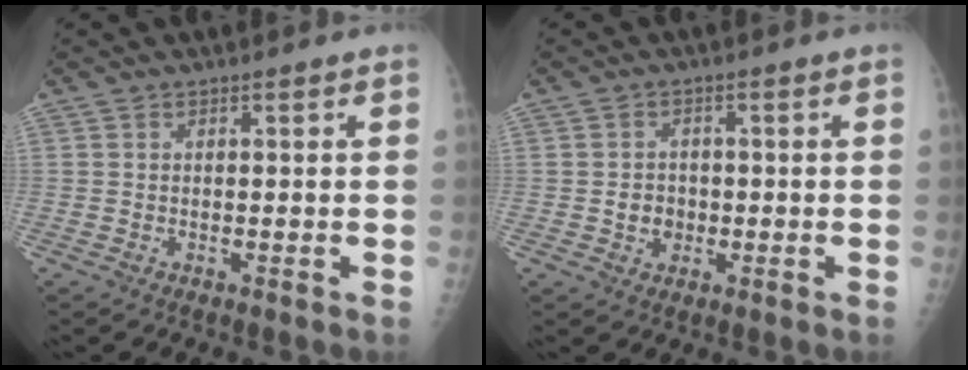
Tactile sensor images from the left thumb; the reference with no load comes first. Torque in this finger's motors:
{"motor_torque": [0.36, 0.69, 0.14, -0.18, 0.12]}